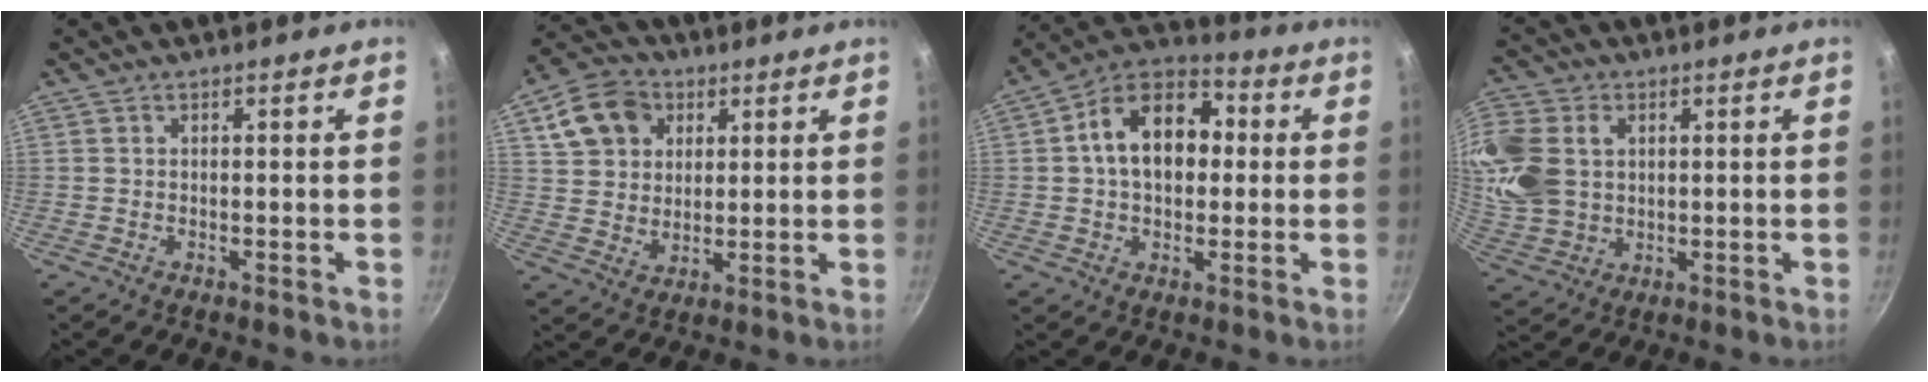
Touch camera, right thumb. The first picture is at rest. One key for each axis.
{"total": 11.8, "fx": 4.7, "fy": 9.3, "fz": 5.6, "tx": -0.078, "ty": 0.000, "tz": 0.081}
{"total": 15.2, "fx": 1.7, "fy": 10.4, "fz": 10.9, "tx": -0.136, "ty": 0.031, "tz": 0.006}
{"total": 13.7, "fx": 2.7, "fy": 10.6, "fz": 8.3, "tx": -0.172, "ty": -0.006, "tz": 0.057}